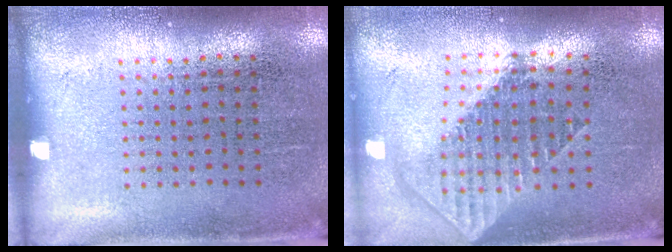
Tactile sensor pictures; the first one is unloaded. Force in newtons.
{"total": 1.8, "press": 1.5, "slide": 1.0}